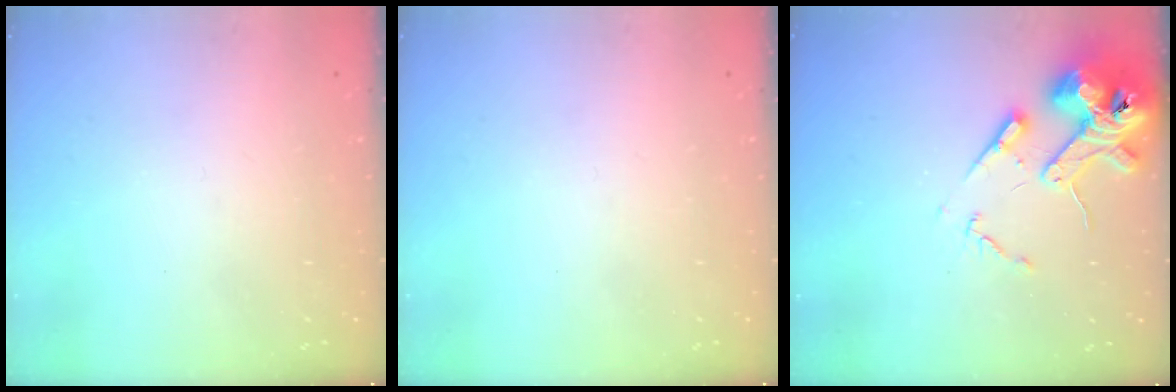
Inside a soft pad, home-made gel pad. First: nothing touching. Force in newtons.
{"total": 0.0}
{"total": 13.7, "press": 13.5, "slide": 2.0}